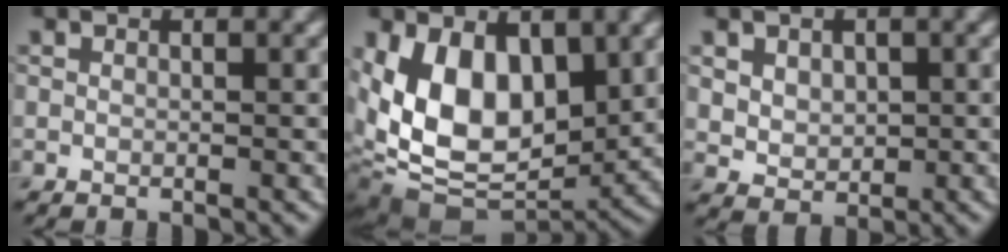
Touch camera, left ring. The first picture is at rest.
{"total": 11.2, "force": [1.3, 6.8, 8.8], "torque": [-0.167, -0.020, 0.020]}
{"total": 2.5, "force": [0.8, 2.0, 1.4], "torque": [-0.029, -0.003, 0.017]}